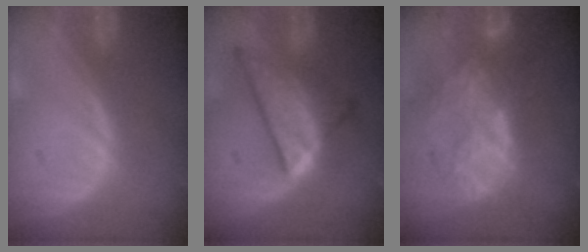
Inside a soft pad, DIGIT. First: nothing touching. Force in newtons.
{"total": 9.0, "press": 9.0, "slide": 0.6}
{"total": 9.2, "press": 7.8, "slide": 4.9}